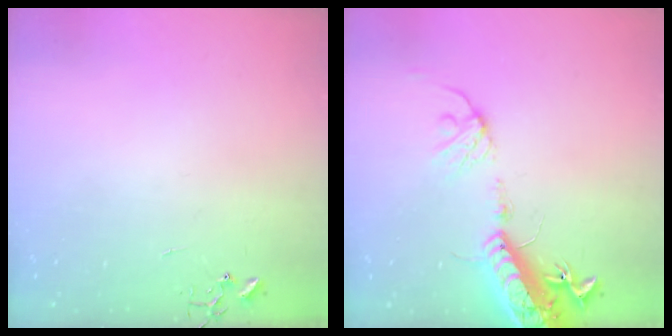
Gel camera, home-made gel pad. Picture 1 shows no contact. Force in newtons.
{"total": 17.9, "press": 17.4, "slide": 4.2}